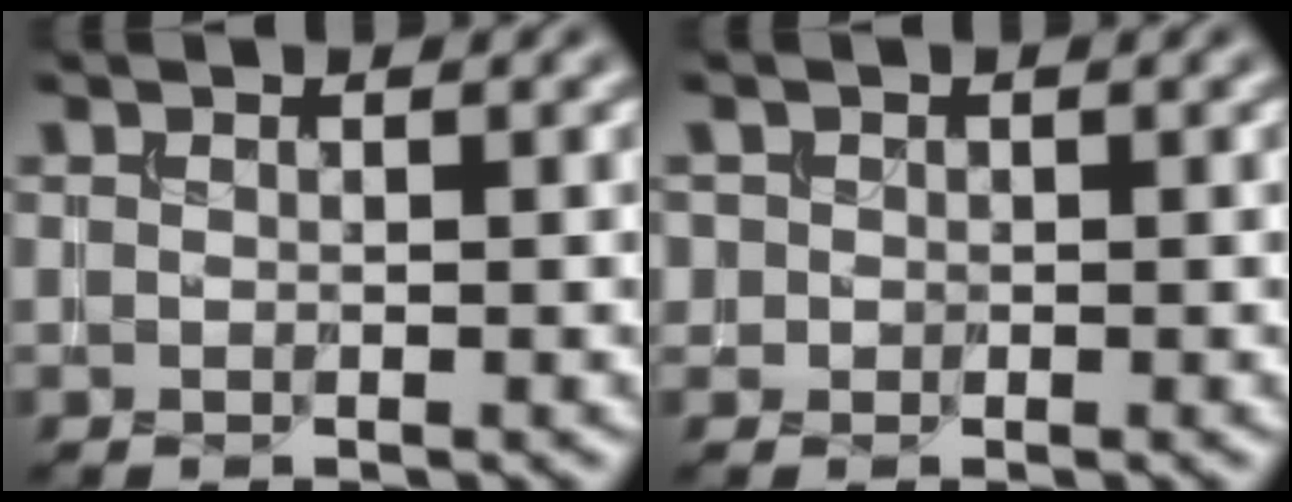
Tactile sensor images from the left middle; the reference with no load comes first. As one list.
[{"total": 1.0, "force": [0.0, 1.0, 0.1], "torque": [0.007, -0.003, -0.001]}]